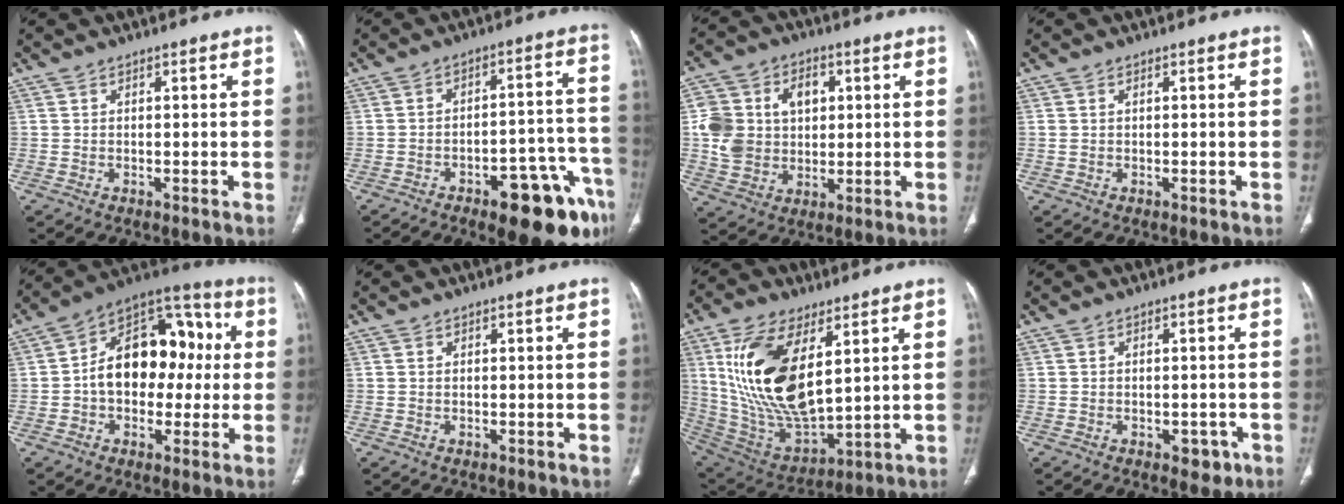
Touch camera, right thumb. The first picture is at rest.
{"total": 17.2, "force": [-10.1, 5.9, 12.5], "torque": [-0.096, 0.075, -0.131]}
{"total": 13.8, "force": [2.2, 11.1, 8.0], "torque": [-0.119, 0.010, 0.047]}
{"total": 0.8, "force": [0.2, 0.4, 0.6], "torque": [-0.019, 0.009, 0.010]}
{"total": 18.5, "force": [0.6, 12.4, 13.7], "torque": [-0.161, 0.049, 0.002]}
{"total": 0.0}
{"total": 21.3, "force": [6.6, 10.1, 17.6], "torque": [-0.332, -0.032, 0.139]}
{"total": 3.3, "force": [-1.5, 2.2, 2.0], "torque": [-0.006, 0.004, -0.015]}